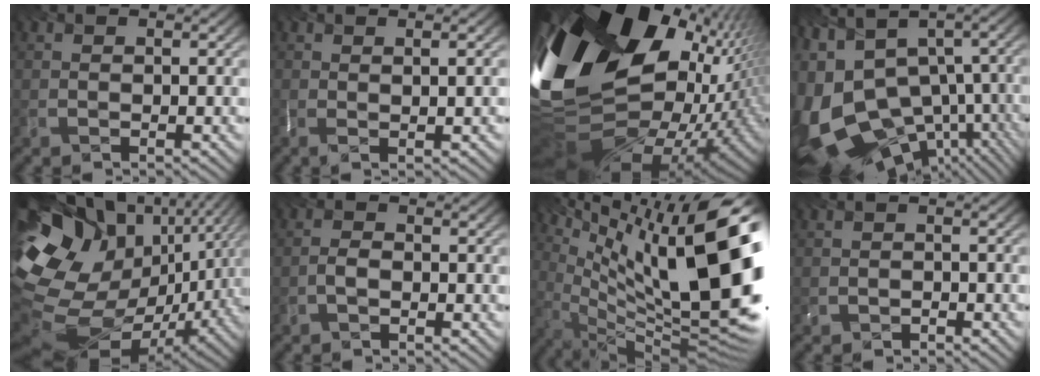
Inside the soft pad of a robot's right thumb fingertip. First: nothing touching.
{"total": 1.7, "force": [0.6, -0.1, 1.6], "torque": [-0.035, 0.004, 0.012]}
{"total": 20.6, "force": [1.6, 14.4, 14.6], "torque": [-0.304, -0.058, 0.049]}
{"total": 16.6, "force": [-6.4, 10.1, 11.5], "torque": [-0.269, -0.032, -0.040]}
{"total": 17.8, "force": [-0.9, 13.0, 12.1], "torque": [-0.288, -0.018, 0.033]}
{"total": 2.2, "force": [-2.1, -0.4, -0.4], "torque": [-0.007, -0.008, -0.022]}
{"total": 16.5, "force": [3.0, 7.2, 14.6], "torque": [-0.254, 0.001, 0.086]}
{"total": 1.0, "force": [-1.0, 0.0, 0.0], "torque": [-0.020, 0.002, -0.013]}